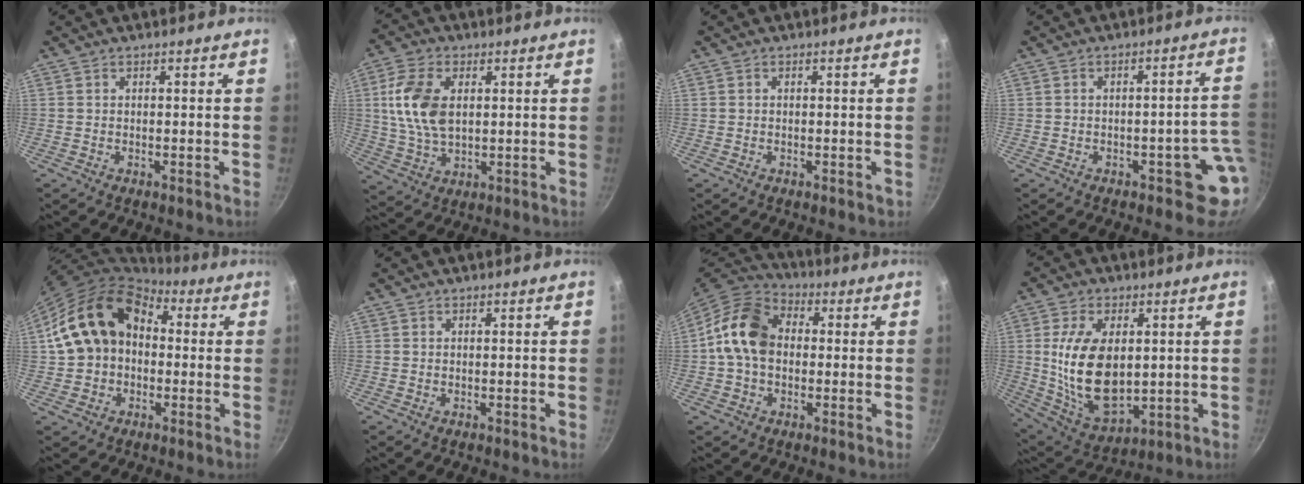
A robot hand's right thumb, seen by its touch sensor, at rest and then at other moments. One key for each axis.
{"total": 11.4, "fx": 2.2, "fy": 6.8, "fz": 8.9, "tx": -0.168, "ty": -0.004, "tz": 0.042}
{"total": 0.5, "fx": -0.1, "fy": 0.4, "fz": 0.3, "tx": -0.001, "ty": 0.003, "tz": -0.002}
{"total": 6.6, "fx": -1.9, "fy": 3.6, "fz": 5.2, "tx": -0.001, "ty": 0.029, "tz": -0.019}
{"total": 15.8, "fx": 1.7, "fy": 12.2, "fz": 9.8, "tx": -0.144, "ty": 0.041, "tz": 0.024}
{"total": 0.0}
{"total": 13.5, "fx": 0.5, "fy": 10.1, "fz": 8.9, "tx": -0.132, "ty": 0.024, "tz": -0.010}
{"total": 17.3, "fx": 1.9, "fy": 10.2, "fz": 13.9, "tx": -0.236, "ty": -0.022, "tz": 0.051}